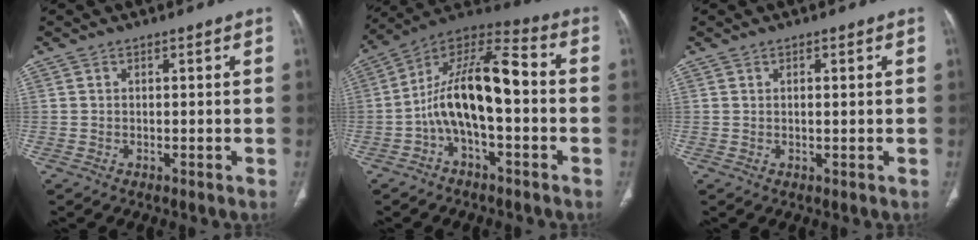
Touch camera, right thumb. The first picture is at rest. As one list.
[{"total": 15.6, "force": [-2.3, 6.6, 13.9], "torque": [-0.237, 0.063, -0.048]}, {"total": 1.0, "force": [0.2, 0.3, 0.9], "torque": [-0.020, 0.001, 0.004]}]